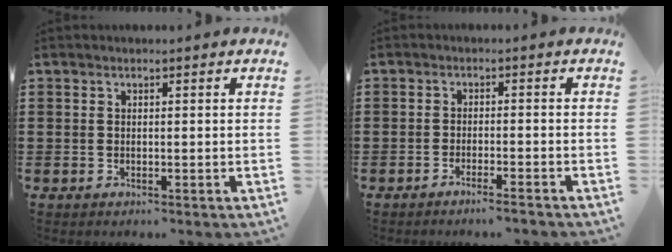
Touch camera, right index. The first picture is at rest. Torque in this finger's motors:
{"motor_torque": [0.63, 1.23, -0.05, 0.00]}